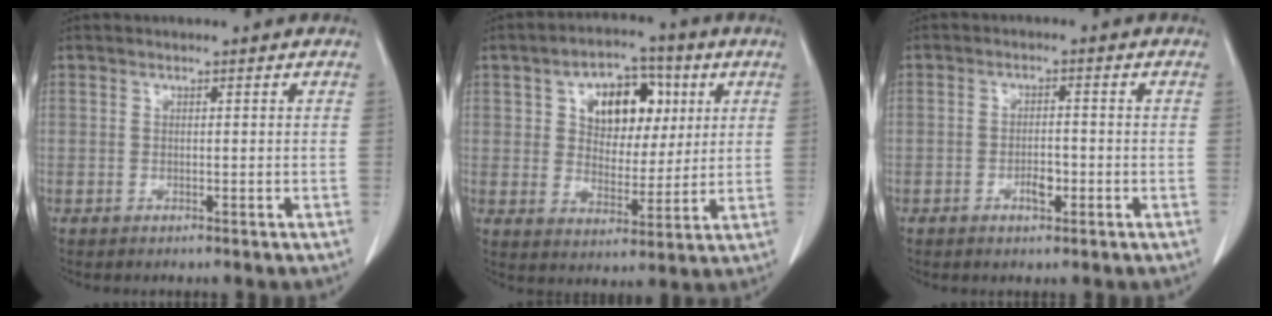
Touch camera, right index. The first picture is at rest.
{"total": 11.3, "force": [3.8, 7.2, 7.8], "torque": [-0.123, 0.027, 0.067]}
{"total": 3.0, "force": [-1.3, 1.1, 2.4], "torque": [-0.041, 0.003, -0.019]}